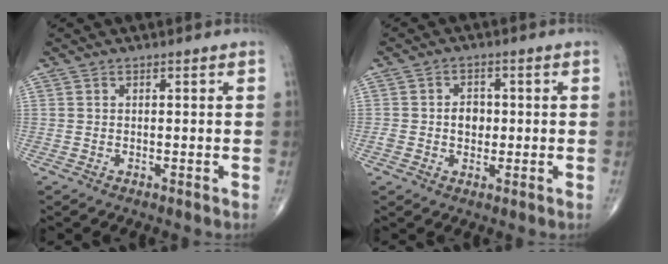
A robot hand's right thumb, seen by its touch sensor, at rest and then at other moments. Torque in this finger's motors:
{"motor_torque": [0.75, 0.99, 0.35, -0.08, 0.03]}